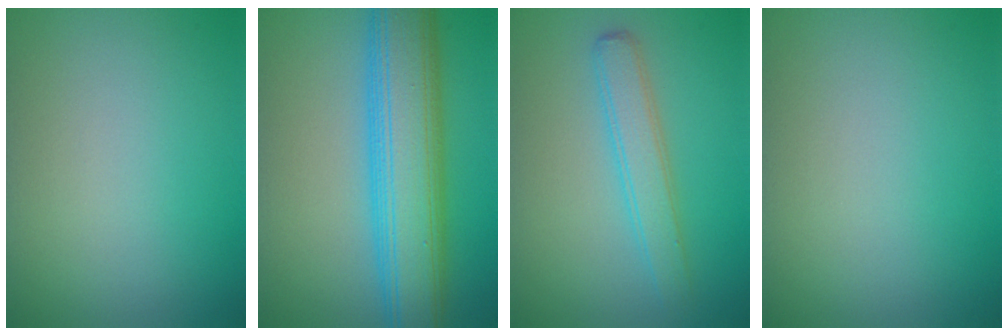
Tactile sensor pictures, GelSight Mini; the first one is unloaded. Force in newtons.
{"total": 9.6, "press": 9.6, "slide": 0.1}
{"total": 2.9, "press": 2.9, "slide": 0.1}
{"total": 0.0}